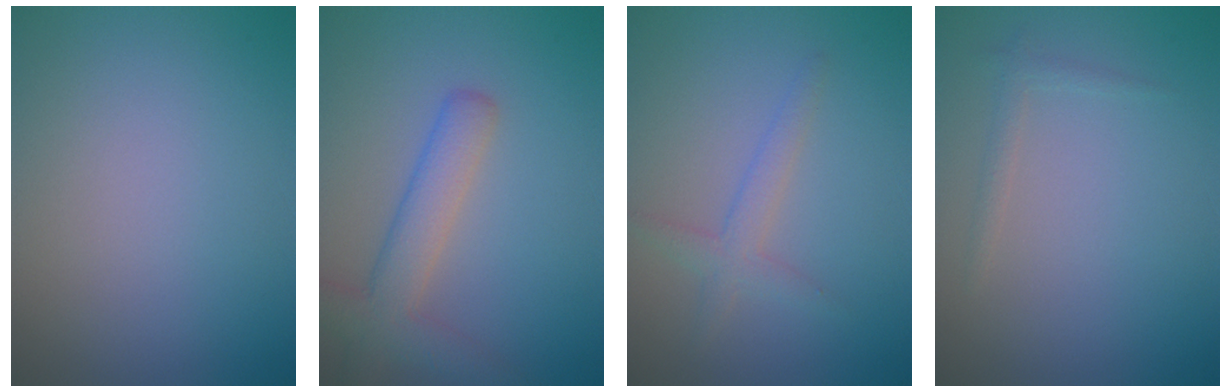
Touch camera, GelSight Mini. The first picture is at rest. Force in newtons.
{"total": 4.3, "press": 4.3, "slide": 0.2}
{"total": 2.0, "press": 2.0, "slide": 0.1}
{"total": 1.0, "press": 1.0, "slide": 0.0}